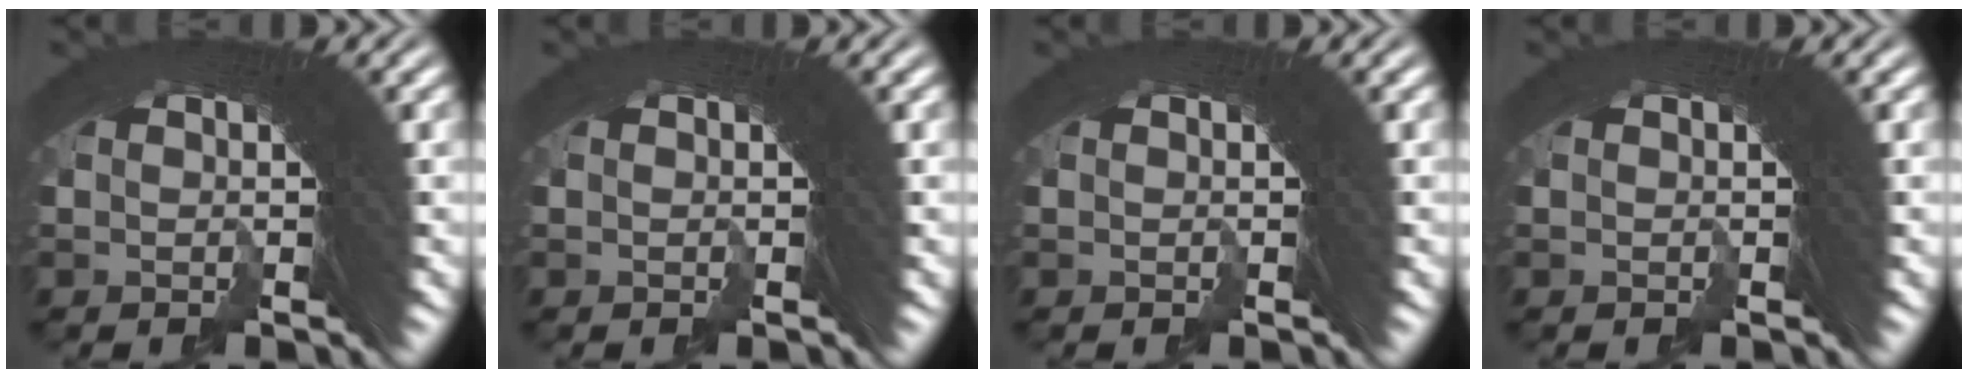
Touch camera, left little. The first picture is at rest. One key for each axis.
{"total": 0.0}
{"total": 0.0}
{"total": 0.0}